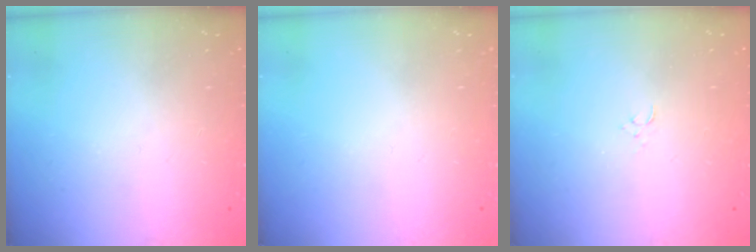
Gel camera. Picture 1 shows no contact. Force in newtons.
{"total": 0.0}
{"total": 2.4, "press": 2.4, "slide": 0.3}